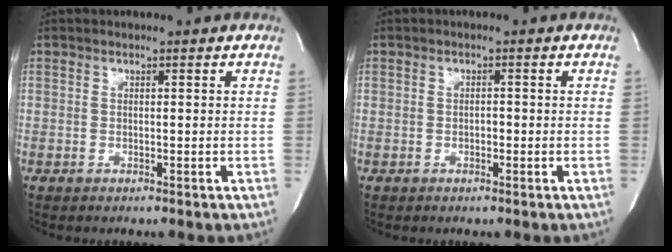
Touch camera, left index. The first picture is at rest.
{"total": 0.9, "force": [-0.3, 0.5, 0.7], "torque": [-0.011, 0.002, -0.005]}